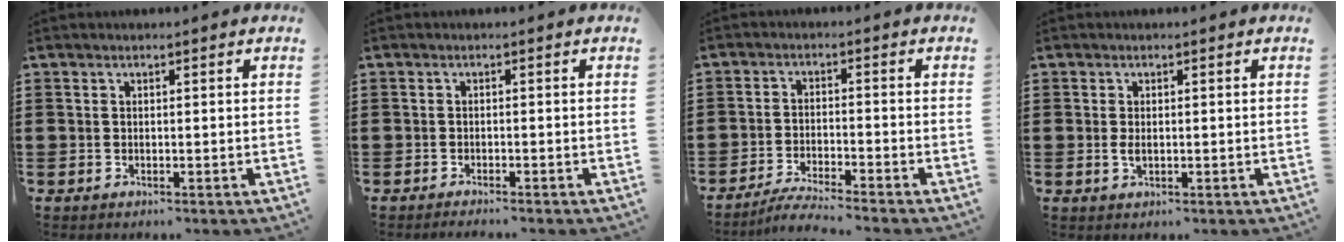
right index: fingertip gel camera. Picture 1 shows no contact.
{"total": 0.9, "force": [-0.8, -0.2, 0.1], "torque": [-0.005, -0.004, -0.015]}
{"total": 3.9, "force": [-3.7, -0.5, 1.2], "torque": [-0.029, -0.010, -0.074]}
{"total": 1.4, "force": [0.0, 0.5, 1.2], "torque": [-0.026, -0.001, 0.000]}